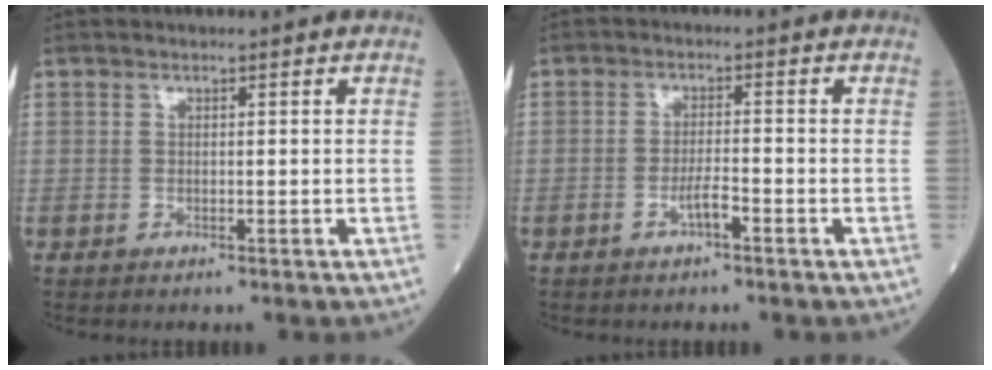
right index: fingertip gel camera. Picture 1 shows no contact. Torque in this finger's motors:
{"motor_torque": [0.31, -0.22, 0.05, 0.04]}